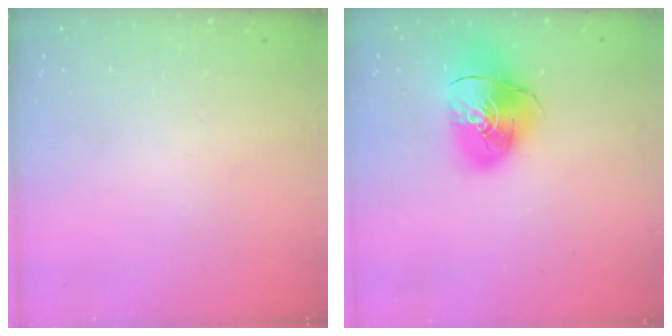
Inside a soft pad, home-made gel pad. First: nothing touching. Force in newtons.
{"total": 13.5, "press": 13.4, "slide": 1.9}